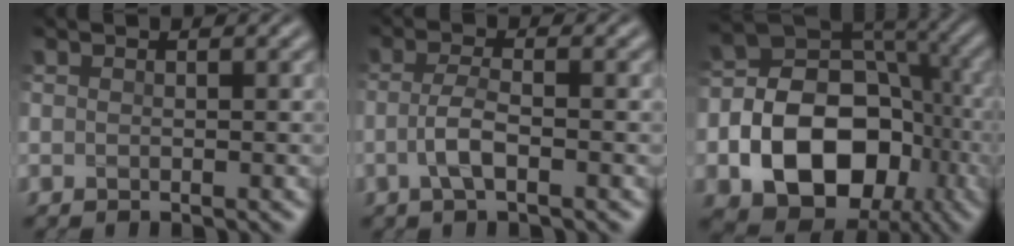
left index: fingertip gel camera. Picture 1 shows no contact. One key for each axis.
{"total": 2.4, "fx": -0.7, "fy": 0.6, "fz": 2.2, "tx": -0.048, "ty": 0.006, "tz": -0.020}
{"total": 13.3, "fx": -3.6, "fy": 10.0, "fz": 8.0, "tx": -0.126, "ty": -0.005, "tz": -0.061}